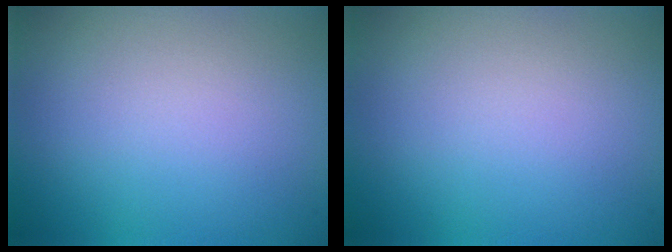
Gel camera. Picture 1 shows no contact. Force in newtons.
{"total": 0.0}